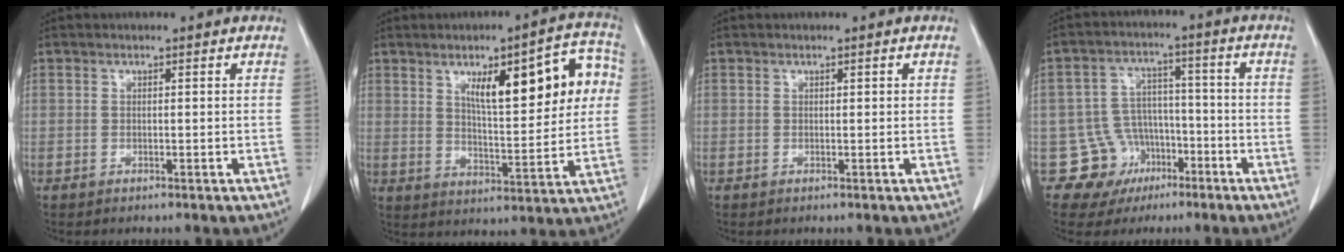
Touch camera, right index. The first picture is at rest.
{"total": 15.5, "force": [4.9, 4.2, 14.1], "torque": [-0.184, 0.026, 0.071]}
{"total": 0.0}
{"total": 8.9, "force": [-4.2, 7.9, 0.3], "torque": [0.006, 0.036, -0.056]}